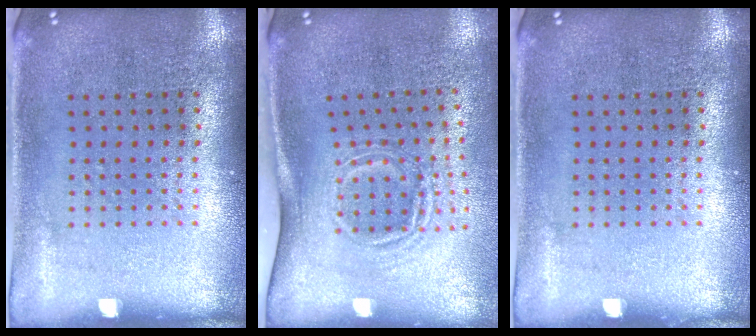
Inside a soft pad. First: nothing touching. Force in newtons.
{"total": 1.8, "press": 1.1, "slide": 1.4}
{"total": 0.0}